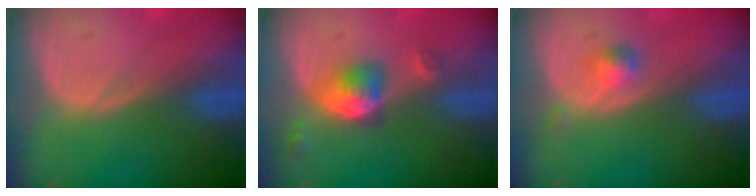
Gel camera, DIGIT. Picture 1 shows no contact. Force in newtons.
{"total": 5.2, "press": 4.7, "slide": 2.2}
{"total": 2.2, "press": 2.0, "slide": 1.0}